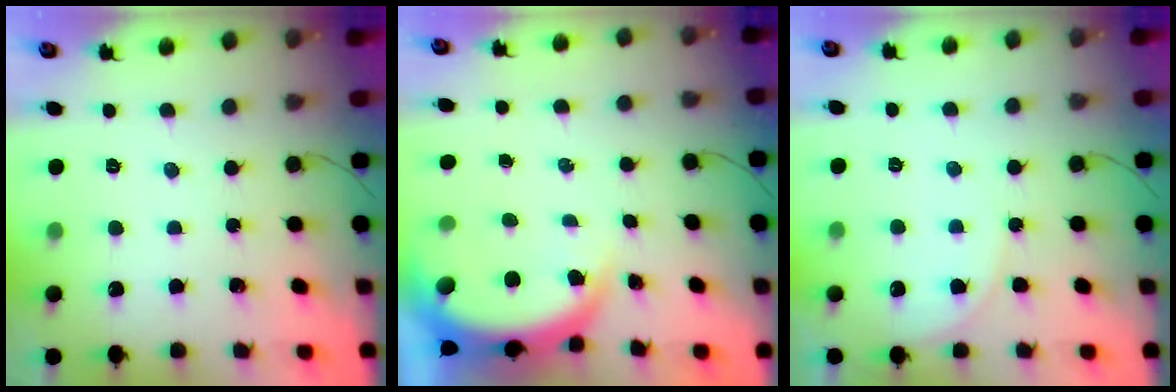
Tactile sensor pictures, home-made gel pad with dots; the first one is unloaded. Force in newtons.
{"total": 5.3, "press": 5.2, "slide": 1.1}
{"total": 5.2, "press": 5.2, "slide": 0.7}